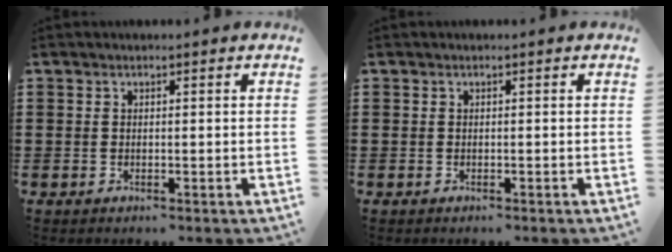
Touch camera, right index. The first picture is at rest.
{"total": 0.0}